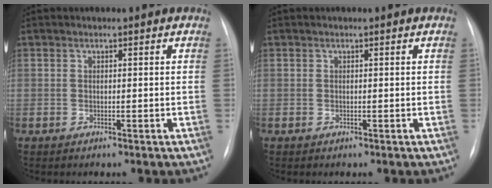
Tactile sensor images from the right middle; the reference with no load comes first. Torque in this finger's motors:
{"motor_torque": [0.41, -0.39, -0.05, -0.02]}